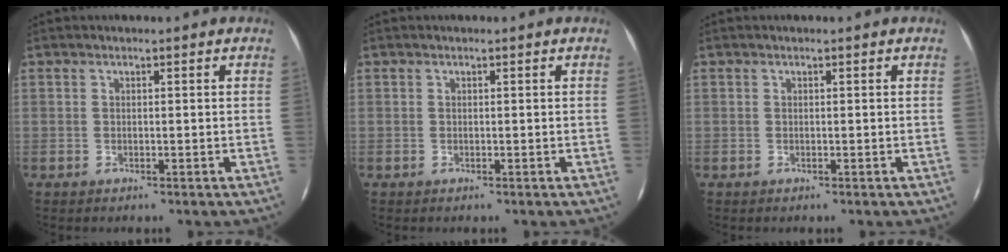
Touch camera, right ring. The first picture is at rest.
{"total": 0.0}
{"total": 0.0}